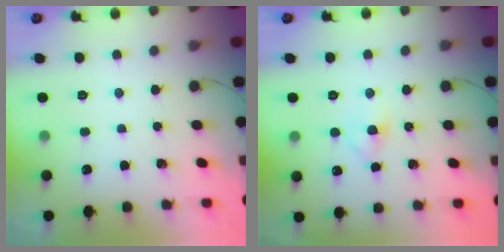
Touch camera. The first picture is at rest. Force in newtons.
{"total": 2.8, "press": 2.7, "slide": 0.8}